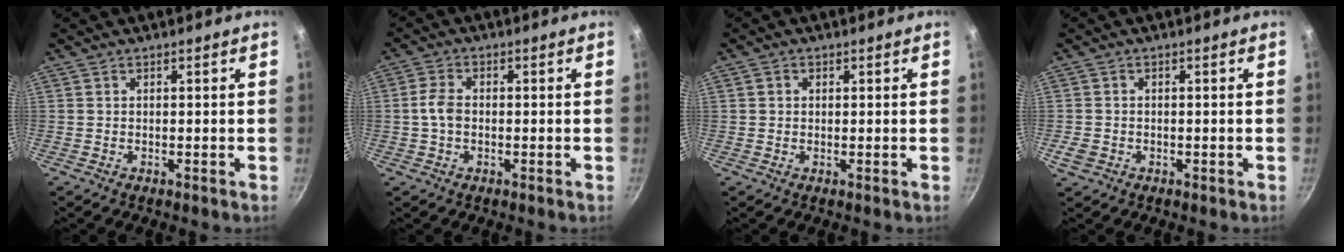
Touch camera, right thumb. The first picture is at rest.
{"total": 4.0, "force": [-0.4, 2.7, 2.9], "torque": [-0.059, 0.013, -0.012]}
{"total": 1.3, "force": [0.3, 1.2, 0.5], "torque": [-0.006, 0.003, 0.003]}
{"total": 3.0, "force": [-0.9, 2.5, 1.4], "torque": [-0.023, 0.004, -0.013]}